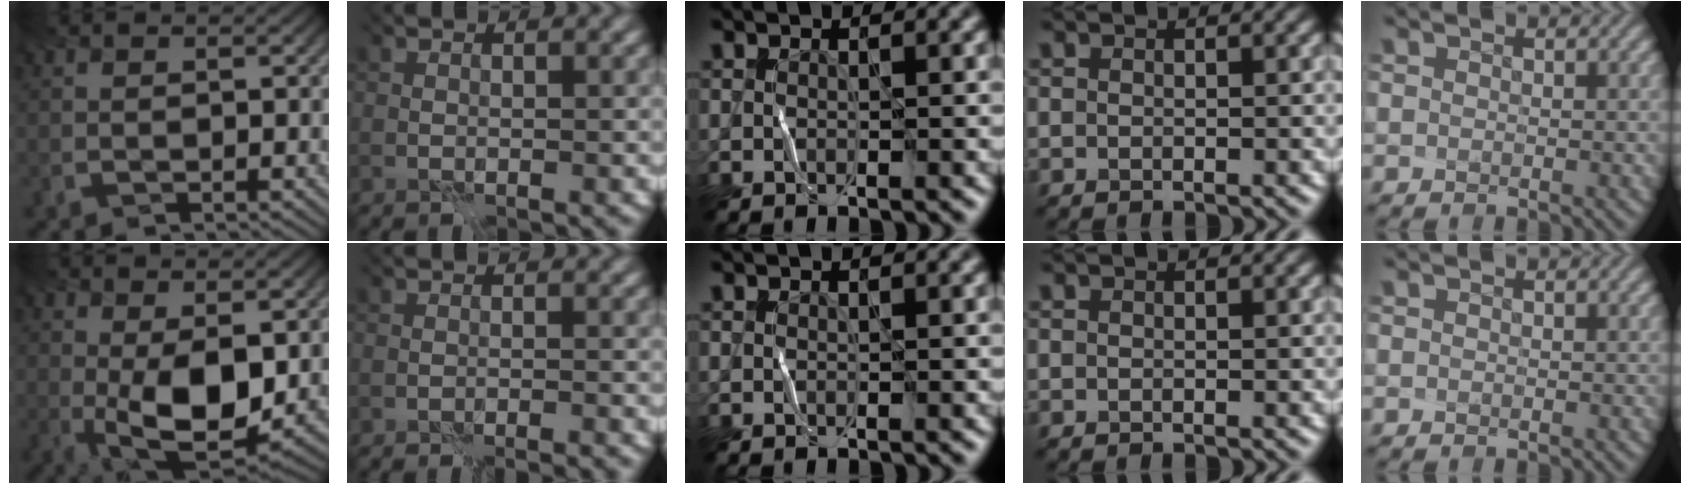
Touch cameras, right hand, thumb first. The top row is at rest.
{"thumb": {"total": 11.2, "force": [-1.2, 5.4, 9.7], "torque": [-0.185, -0.012, -0.016]}, "index": {"total": 1.4, "force": [-1.3, 0.1, 0.5], "torque": [0.005, 0.002, -0.016]}}